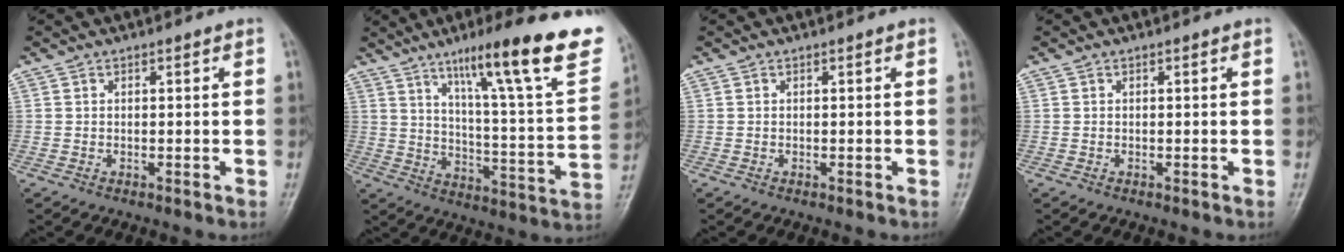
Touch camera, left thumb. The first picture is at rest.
{"total": 25.4, "force": [15.1, 3.8, 20.0], "torque": [-0.271, -0.053, 0.223]}
{"total": 0.0}
{"total": 0.0}